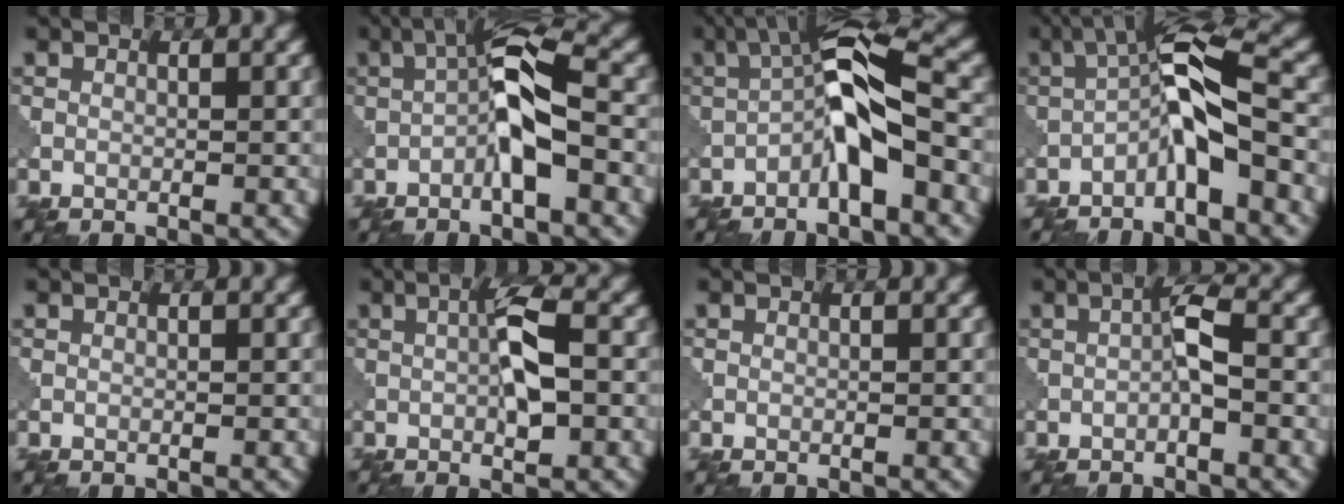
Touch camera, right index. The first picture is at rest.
{"total": 5.8, "force": [-1.4, 1.4, 5.4], "torque": [-0.094, 0.018, -0.037]}
{"total": 7.0, "force": [-2.1, 1.8, 6.4], "torque": [-0.108, 0.025, -0.051]}
{"total": 6.4, "force": [-2.5, 1.4, 5.7], "torque": [-0.100, 0.024, -0.060]}
{"total": 0.0}
{"total": 4.2, "force": [0.0, 0.9, 4.1], "torque": [-0.074, 0.005, -0.001]}
{"total": 0.0}
{"total": 2.3, "force": [-0.6, 0.4, 2.2], "torque": [-0.043, 0.011, -0.013]}